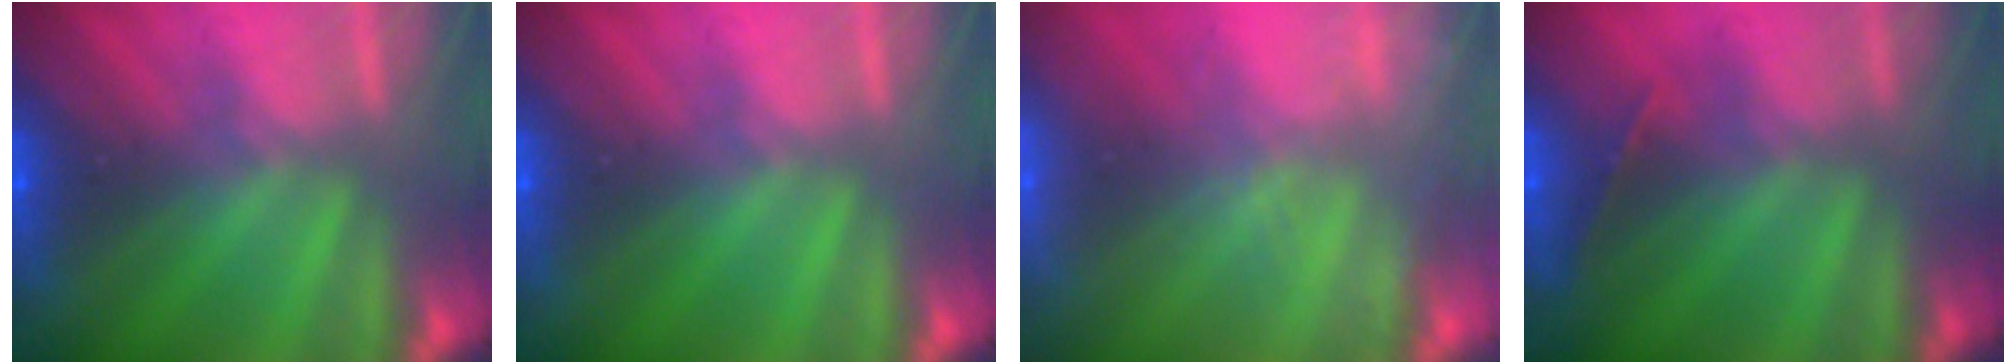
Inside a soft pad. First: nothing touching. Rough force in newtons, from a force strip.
{"total": 0.0}
{"total": 1.7}
{"total": 1.5}